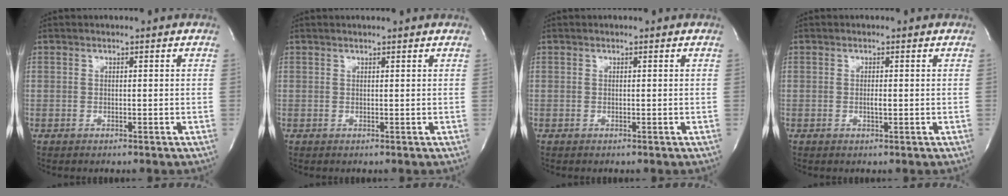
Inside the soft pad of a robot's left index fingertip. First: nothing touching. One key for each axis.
{"total": 2.2, "fx": 2.0, "fy": 0.0, "fz": 0.8, "tx": -0.013, "ty": 0.014, "tz": 0.026}
{"total": 0.0}
{"total": 0.9, "fx": -0.1, "fy": 0.2, "fz": 0.9, "tx": -0.019, "ty": -0.001, "tz": -0.001}